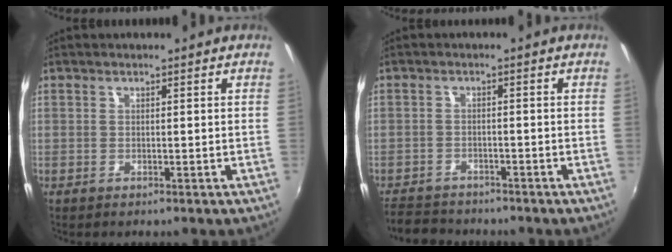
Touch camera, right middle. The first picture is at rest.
{"total": 6.4, "force": [-5.8, 2.2, 1.2], "torque": [-0.048, -0.005, -0.098]}